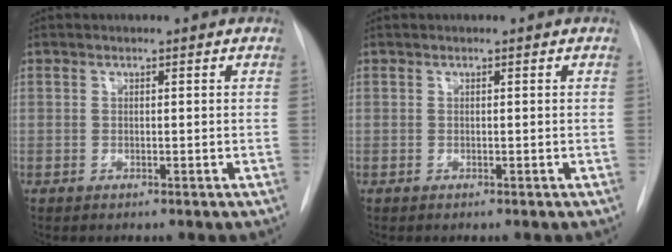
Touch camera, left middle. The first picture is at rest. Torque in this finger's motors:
{"motor_torque": [0.00, 0.00, 0.00, 0.00]}